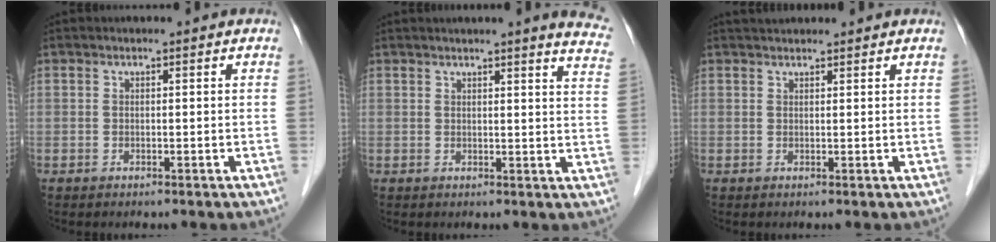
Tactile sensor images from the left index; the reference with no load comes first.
{"total": 9.8, "force": [8.5, 0.0, 4.9], "torque": [-0.043, -0.035, 0.066]}
{"total": 2.0, "force": [1.9, 0.3, 0.5], "torque": [-0.010, 0.027, 0.030]}